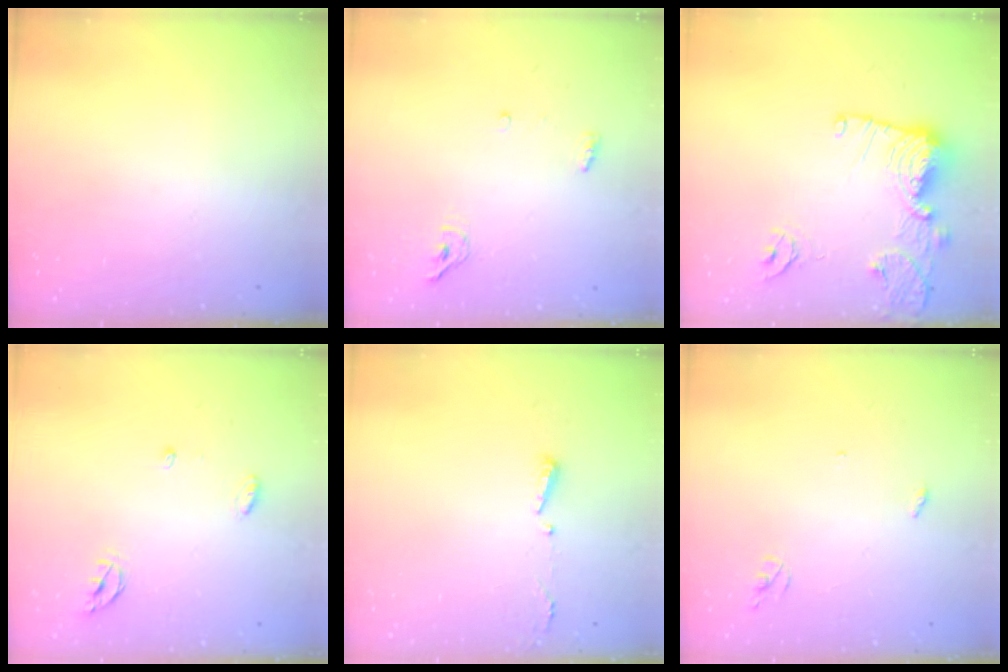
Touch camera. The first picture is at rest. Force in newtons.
{"total": 4.4, "press": 4.3, "slide": 1.1}
{"total": 14.3, "press": 14.2, "slide": 1.4}
{"total": 4.4, "press": 4.4, "slide": 0.4}
{"total": 2.9, "press": 2.8, "slide": 0.6}
{"total": 2.6, "press": 2.6, "slide": 0.2}